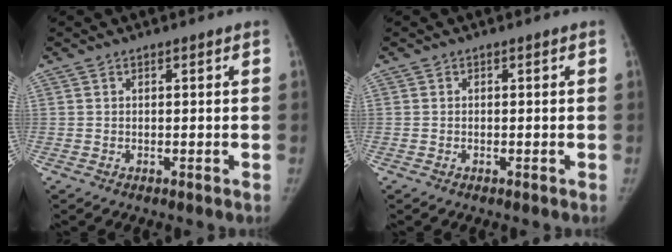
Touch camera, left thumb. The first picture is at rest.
{"total": 0.0}